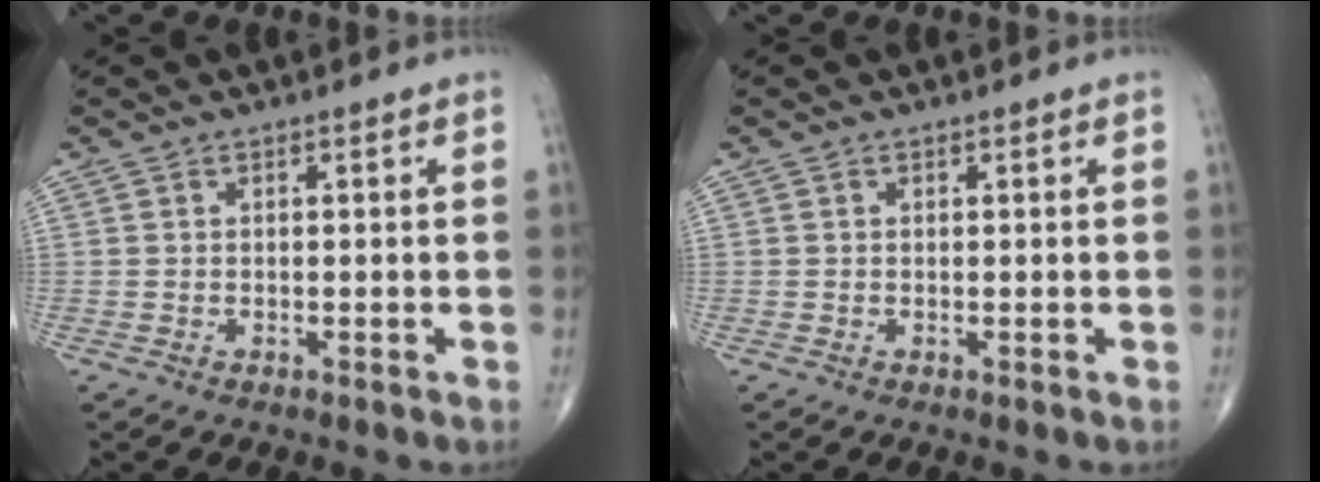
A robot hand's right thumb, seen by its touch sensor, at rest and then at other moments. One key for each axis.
{"total": 0.0}